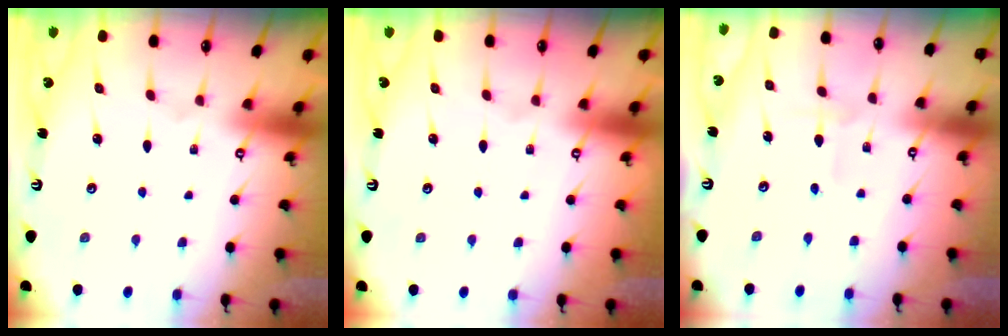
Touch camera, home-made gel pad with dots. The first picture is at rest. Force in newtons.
{"total": 0.0}
{"total": 1.6, "press": 1.5, "slide": 0.7}